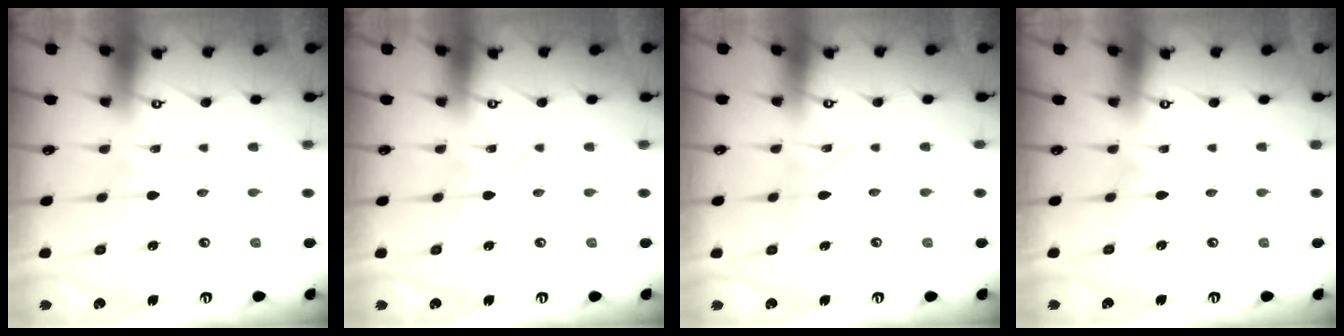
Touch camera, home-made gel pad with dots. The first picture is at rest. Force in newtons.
{"total": 0.0}
{"total": 3.7, "press": 3.7, "slide": 0.1}
{"total": 0.8, "press": 0.8, "slide": 0.2}